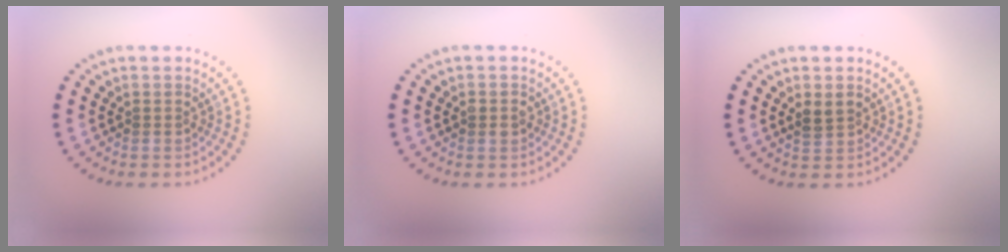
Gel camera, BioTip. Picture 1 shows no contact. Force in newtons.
{"total": 1.4, "press": 1.4, "slide": 0.1}
{"total": 1.5, "press": 1.4, "slide": 0.5}